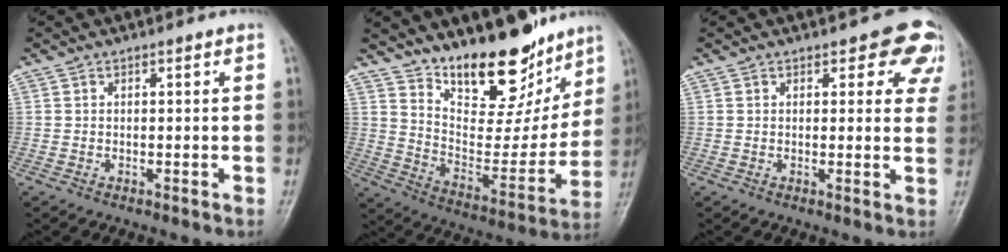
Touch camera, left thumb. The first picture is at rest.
{"total": 19.9, "force": [14.6, 8.3, 10.8], "torque": [-0.105, -0.096, 0.239]}
{"total": 7.2, "force": [4.8, 3.7, 3.9], "torque": [0.001, -0.020, 0.039]}